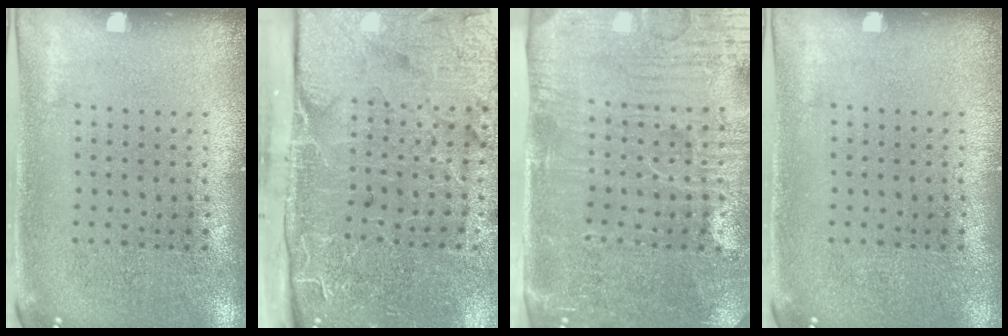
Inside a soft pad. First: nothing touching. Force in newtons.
{"total": 4.8, "press": 3.9, "slide": 2.8}
{"total": 5.0, "press": 4.5, "slide": 2.2}
{"total": 0.0}